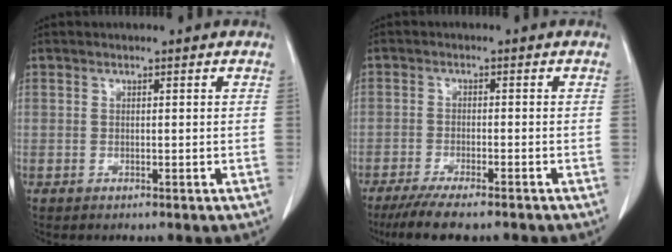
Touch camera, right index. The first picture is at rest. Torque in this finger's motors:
{"motor_torque": [0.77, -0.81, 0.38, 0.10]}